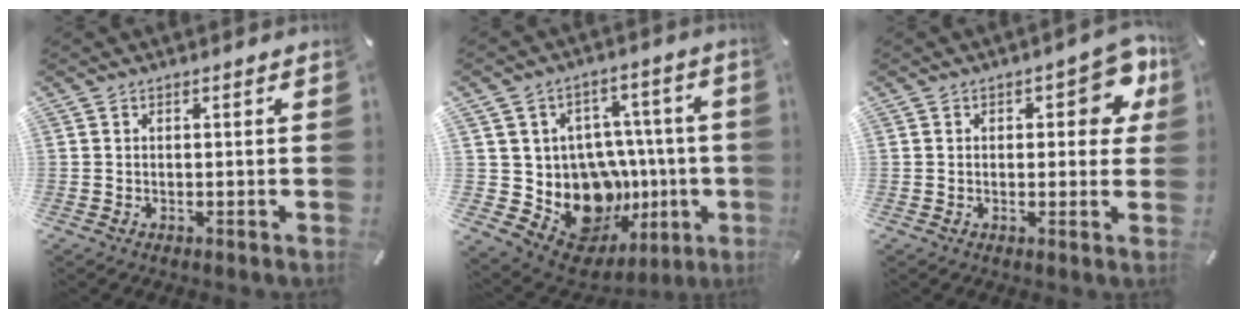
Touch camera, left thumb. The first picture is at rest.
{"total": 17.1, "force": [-3.5, 14.1, 8.9], "torque": [-0.116, -0.006, -0.017]}
{"total": 8.8, "force": [3.3, 4.2, 7.0], "torque": [-0.076, -0.012, 0.047]}